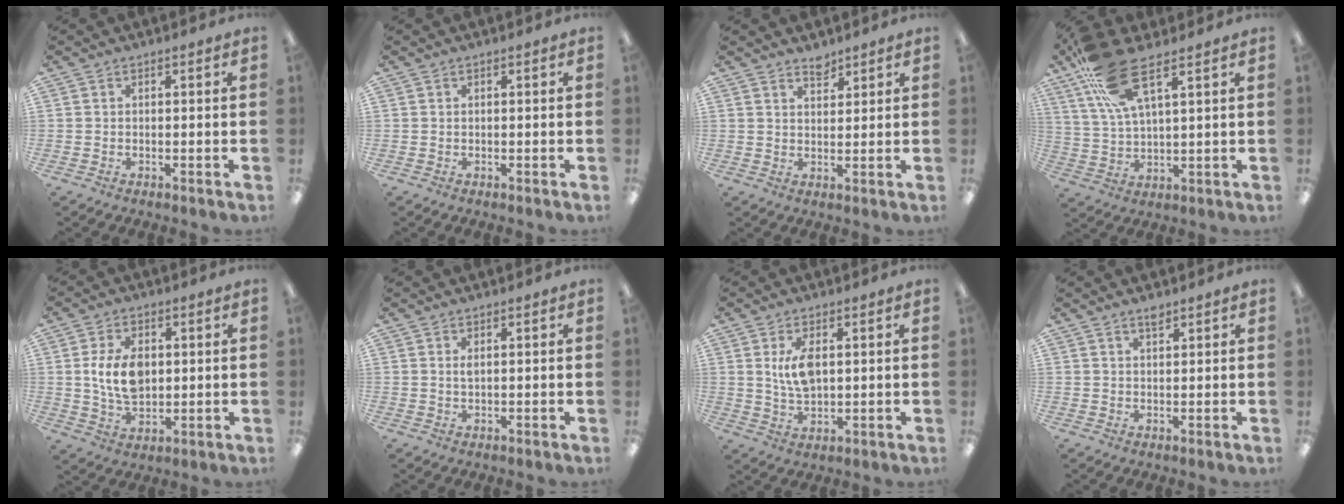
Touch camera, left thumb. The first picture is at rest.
{"total": 0.0}
{"total": 3.1, "force": [2.9, 1.1, 0.5], "torque": [0.002, -0.021, 0.051]}
{"total": 14.7, "force": [9.4, 4.5, 10.4], "torque": [-0.227, -0.023, 0.167]}
{"total": 9.5, "force": [1.5, 6.2, 7.0], "torque": [-0.140, 0.002, 0.024]}
{"total": 1.3, "force": [0.6, 0.4, 1.0], "torque": [-0.023, 0.003, 0.010]}
{"total": 6.7, "force": [2.0, 3.5, 5.4], "torque": [-0.103, -0.002, 0.029]}
{"total": 2.0, "force": [1.8, 0.4, 0.8], "torque": [-0.012, -0.004, 0.031]}